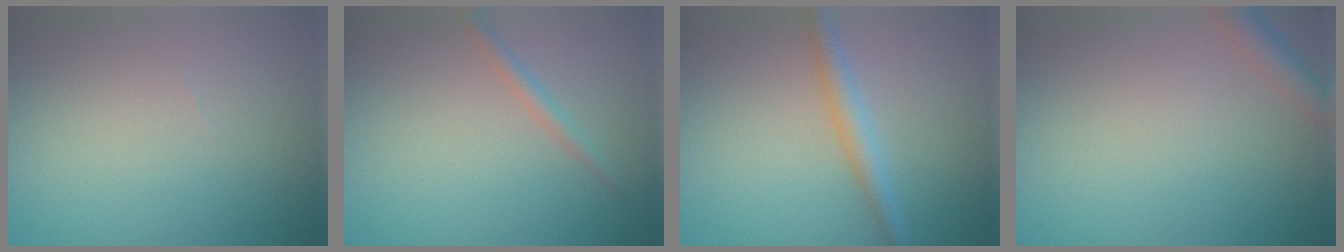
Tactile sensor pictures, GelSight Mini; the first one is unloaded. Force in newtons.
{"total": 1.1, "press": 1.1, "slide": 0.1}
{"total": 2.5, "press": 2.5, "slide": 0.1}
{"total": 2.3, "press": 2.3, "slide": 0.1}